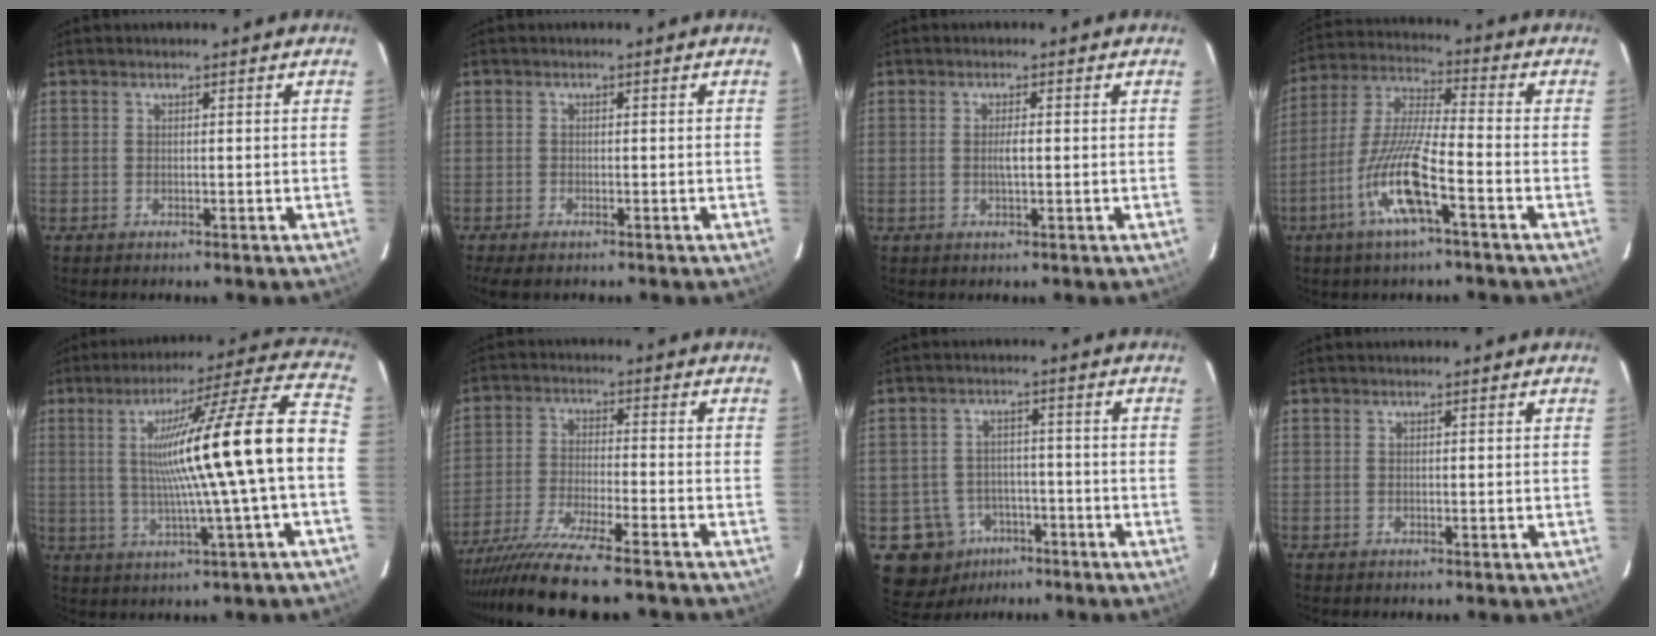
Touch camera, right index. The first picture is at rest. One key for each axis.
{"total": 3.4, "fx": -2.4, "fy": 1.2, "fz": 2.0, "tx": -0.040, "ty": -0.009, "tz": -0.036}
{"total": 2.0, "fx": -0.2, "fy": 0.2, "fz": 2.0, "tx": -0.040, "ty": 0.002, "tz": -0.003}
{"total": 12.6, "fx": -5.4, "fy": 1.1, "fz": 11.3, "tx": -0.236, "ty": -0.004, "tz": -0.107}
{"total": 18.8, "fx": -0.4, "fy": -1.3, "fz": 18.8, "tx": -0.289, "ty": 0.018, "tz": -0.012}
{"total": 15.8, "fx": -13.4, "fy": 0.5, "fz": 8.4, "tx": -0.152, "ty": -0.037, "tz": -0.222}
{"total": 9.6, "fx": -4.2, "fy": 8.4, "fz": 1.6, "tx": -0.040, "ty": 0.014, "tz": -0.052}
{"total": 0.0}